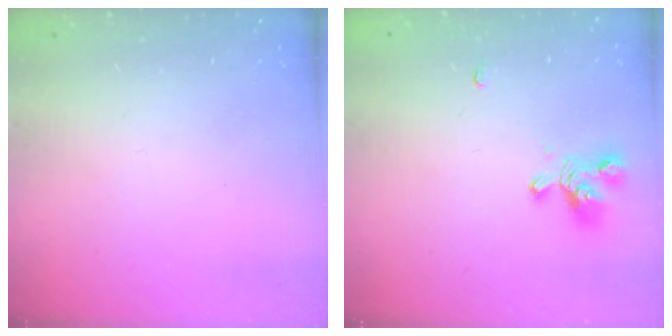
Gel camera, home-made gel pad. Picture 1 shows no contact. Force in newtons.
{"total": 3.3, "press": 3.0, "slide": 1.2}